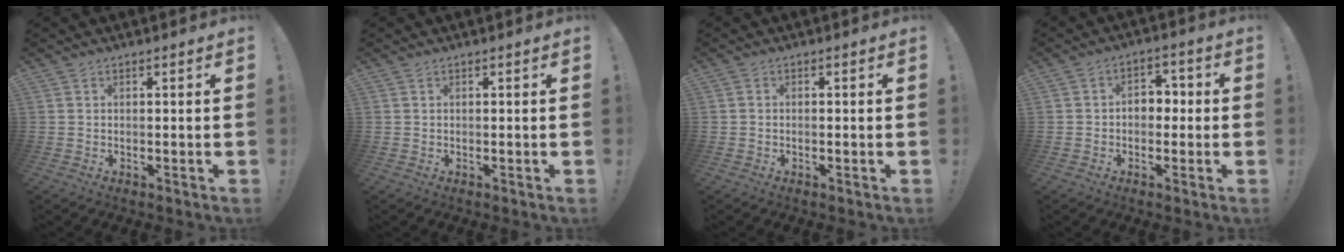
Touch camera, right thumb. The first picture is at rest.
{"total": 0.0}
{"total": 0.7, "force": [-0.6, 0.3, 0.2], "torque": [-0.010, 0.003, -0.010]}
{"total": 6.2, "force": [-0.4, 4.6, 4.2], "torque": [-0.056, 0.014, -0.009]}